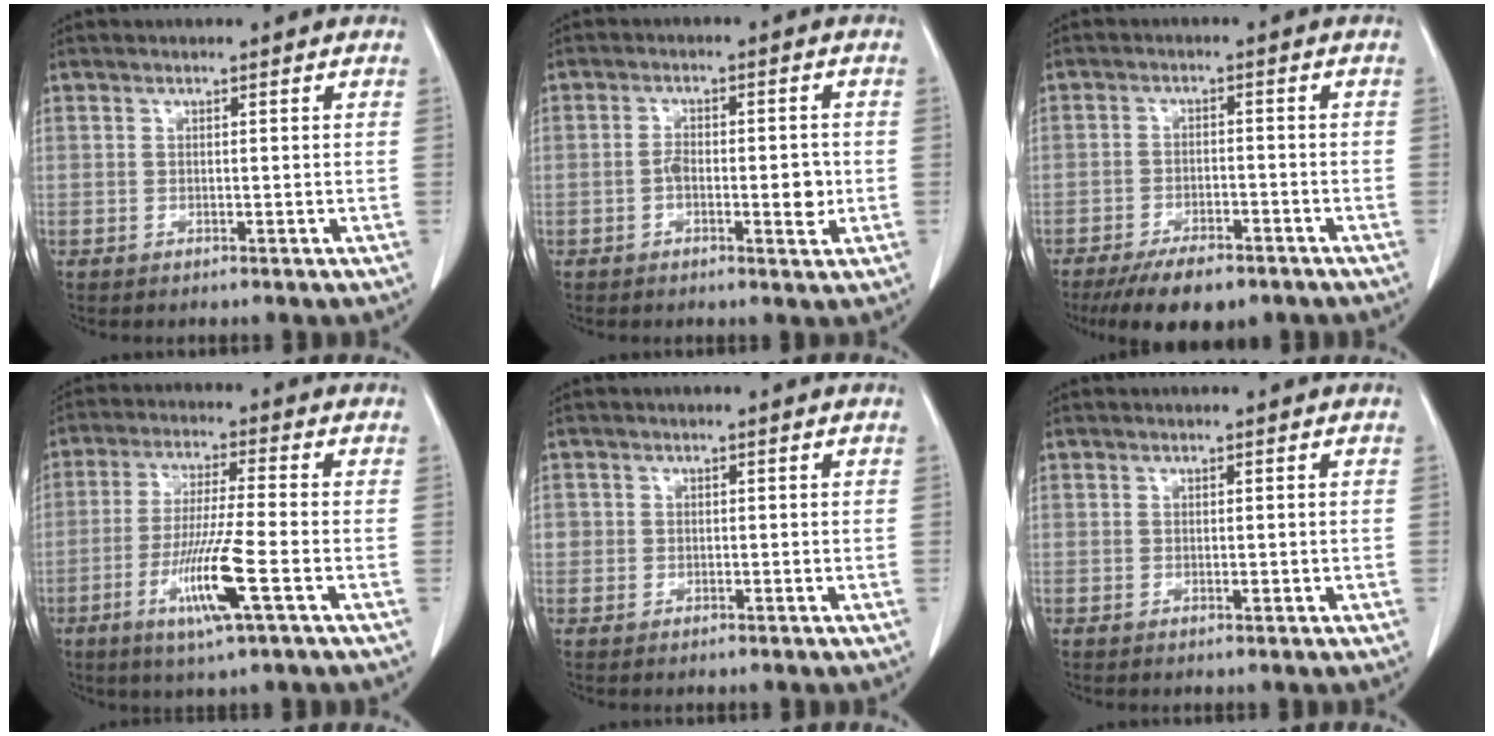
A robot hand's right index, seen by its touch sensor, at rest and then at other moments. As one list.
[{"total": 5.6, "force": [-1.2, 2.2, 5.0], "torque": [-0.073, 0.002, -0.016]}, {"total": 8.8, "force": [-6.5, 3.3, 5.0], "torque": [-0.076, -0.008, -0.103]}, {"total": 10.3, "force": [-3.8, -0.3, 9.6], "torque": [-0.187, -0.019, -0.073]}, {"total": 1.5, "force": [0.0, 1.5, 0.3], "torque": [0.004, 0.004, -0.001]}, {"total": 0.7, "force": [0.0, 0.3, 0.6], "torque": [-0.010, -0.002, 0.001]}]